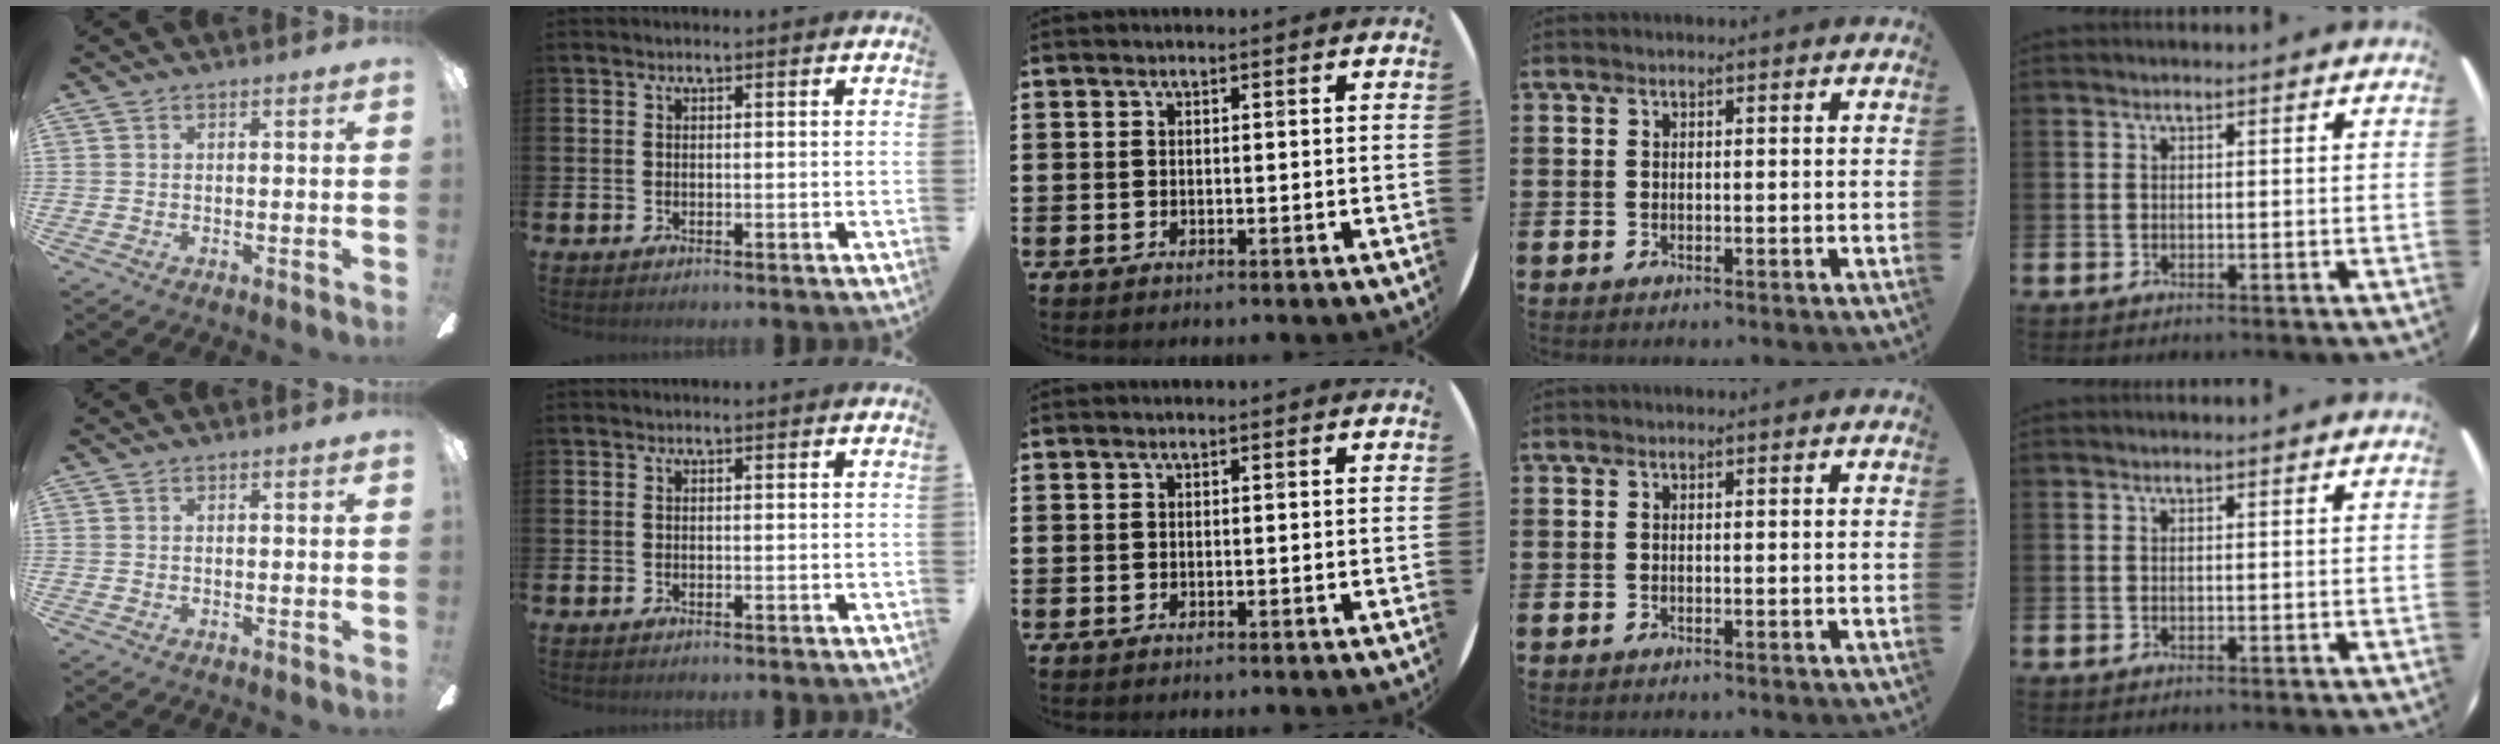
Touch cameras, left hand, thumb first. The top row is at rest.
{}